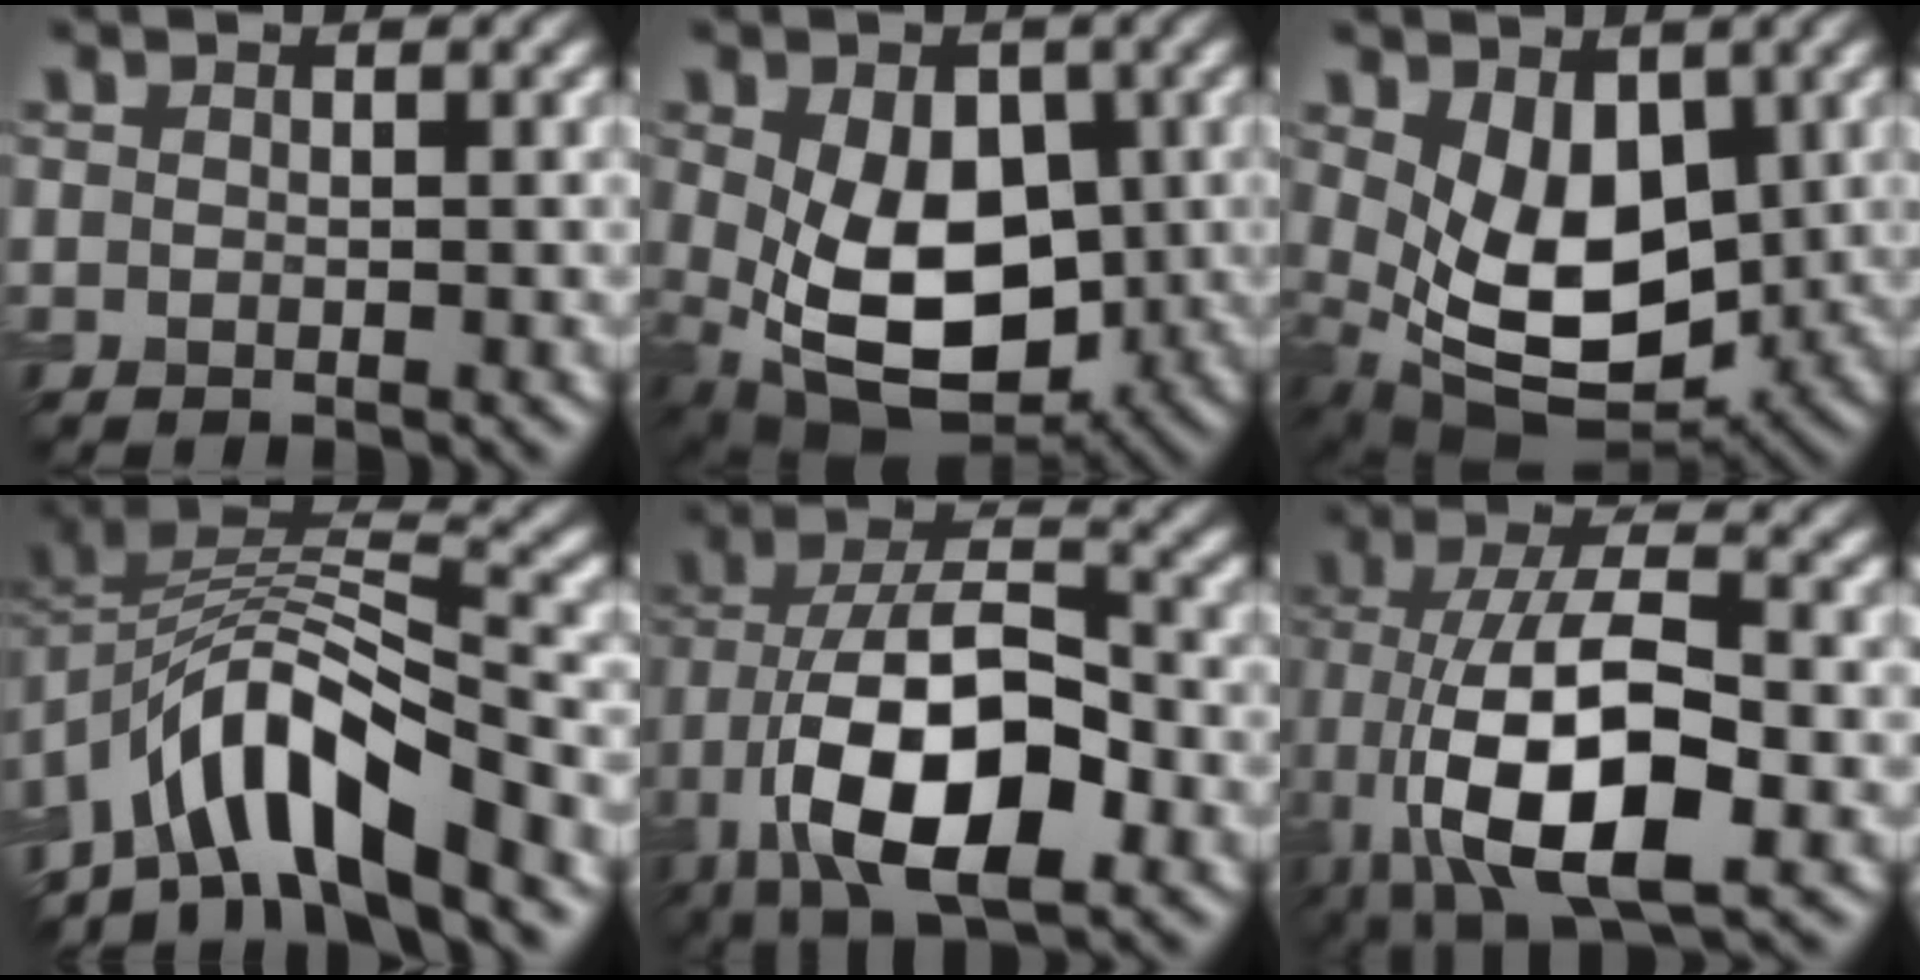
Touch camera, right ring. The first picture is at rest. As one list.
[{"total": 9.6, "force": [-0.7, 6.4, 7.1], "torque": [-0.127, -0.028, 0.000]}, {"total": 7.4, "force": [0.7, 4.7, 5.6], "torque": [-0.106, -0.023, 0.020]}, {"total": 9.3, "force": [-5.9, 3.6, 6.3], "torque": [-0.091, 0.008, -0.117]}, {"total": 12.6, "force": [-4.9, 5.6, 10.1], "torque": [-0.183, 0.000, -0.093]}, {"total": 13.1, "force": [-3.9, 5.3, 11.4], "torque": [-0.205, -0.002, -0.074]}]